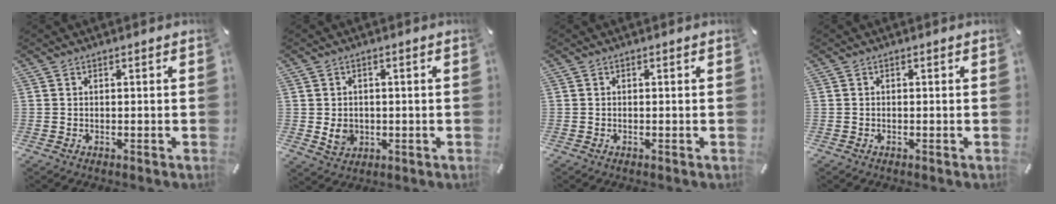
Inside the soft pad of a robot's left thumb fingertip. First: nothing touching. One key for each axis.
{"total": 4.8, "fx": -0.4, "fy": 4.2, "fz": 2.3, "tx": -0.038, "ty": -0.005, "tz": -0.010}
{"total": 0.0}
{"total": 0.0}